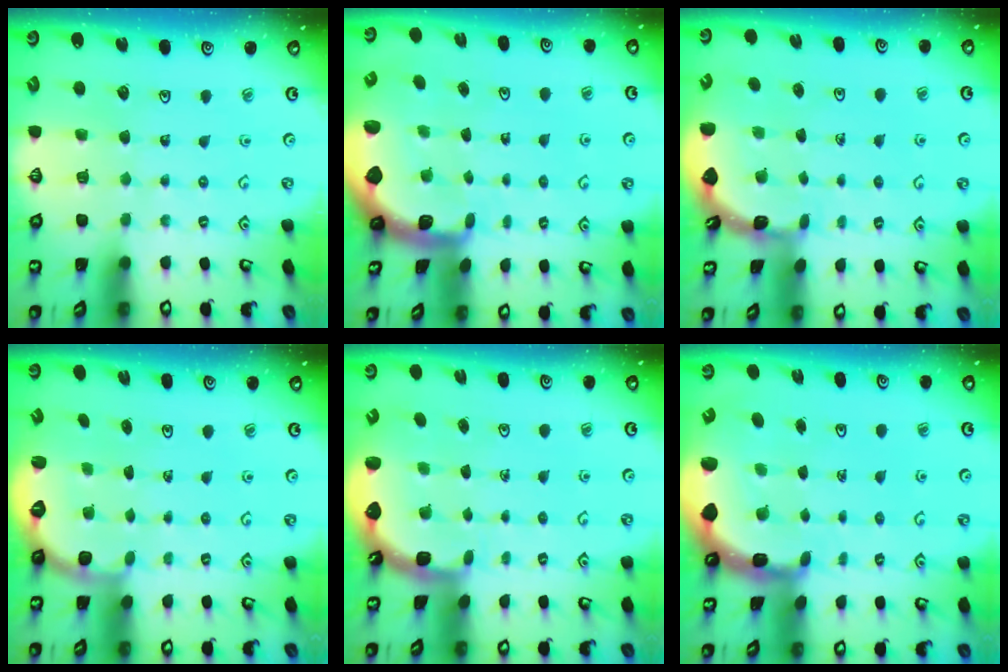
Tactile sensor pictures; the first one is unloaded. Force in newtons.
{"total": 2.9, "press": 2.9, "slide": 0.5}
{"total": 1.6, "press": 1.6, "slide": 0.1}
{"total": 3.5, "press": 2.8, "slide": 2.2}
{"total": 2.5, "press": 1.6, "slide": 1.9}
{"total": 3.8, "press": 3.6, "slide": 1.0}